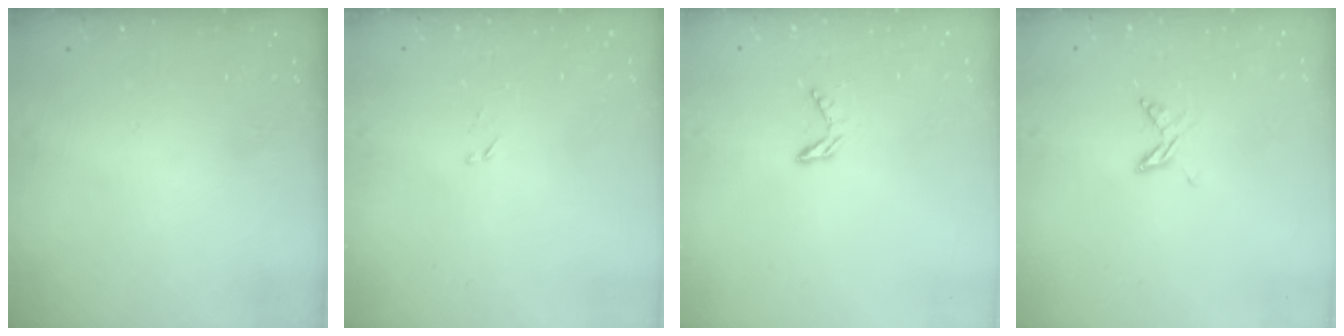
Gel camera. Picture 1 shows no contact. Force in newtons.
{"total": 1.4, "press": 1.4, "slide": 0.2}
{"total": 4.6, "press": 4.6, "slide": 0.3}
{"total": 4.6, "press": 4.6, "slide": 0.5}